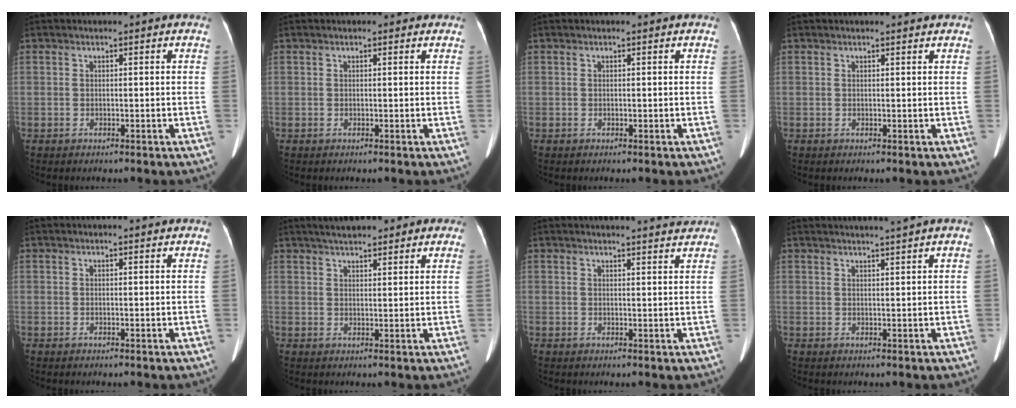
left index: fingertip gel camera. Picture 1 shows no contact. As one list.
[{"total": 0.8, "force": [0.5, 0.6, 0.1], "torque": [-0.001, 0.001, -0.001]}, {"total": 0.0}, {"total": 1.3, "force": [1.3, 0.0, 0.3], "torque": [-0.008, 0.002, 0.014]}, {"total": 1.7, "force": [1.6, 0.0, 0.4], "torque": [-0.008, 0.001, 0.018]}, {"total": 9.4, "force": [7.8, 2.3, 4.8], "torque": [-0.057, 0.024, 0.105]}, {"total": 7.7, "force": [7.4, -0.2, 2.2], "torque": [-0.026, 0.000, 0.074]}, {"total": 5.4, "force": [4.8, -1.3, 2.1], "torque": [-0.025, 0.007, 0.059]}]